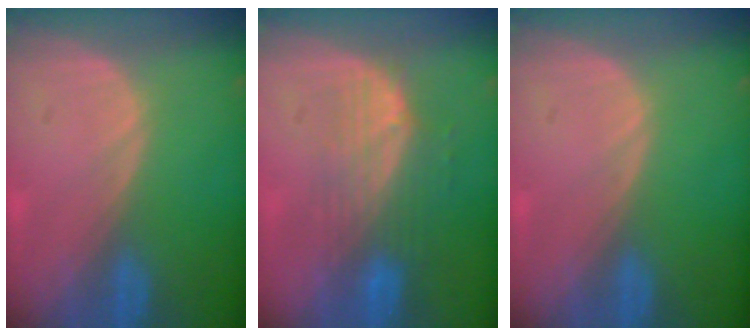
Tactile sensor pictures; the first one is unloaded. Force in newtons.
{"total": 7.7, "press": 6.9, "slide": 3.5}
{"total": 0.0}